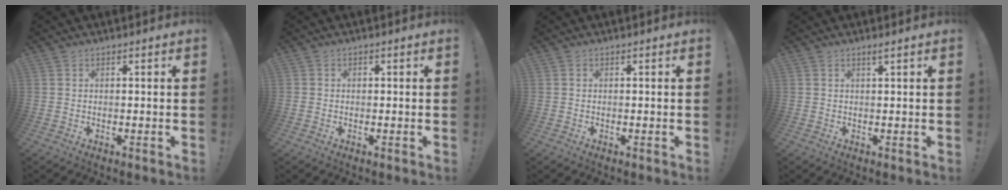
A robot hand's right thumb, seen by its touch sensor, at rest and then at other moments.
{"total": 0.7, "force": [0.0, 0.7, 0.1], "torque": [-0.010, 0.004, 0.001]}
{"total": 0.0}
{"total": 1.1, "force": [0.7, -0.2, 0.9], "torque": [-0.015, -0.002, 0.011]}